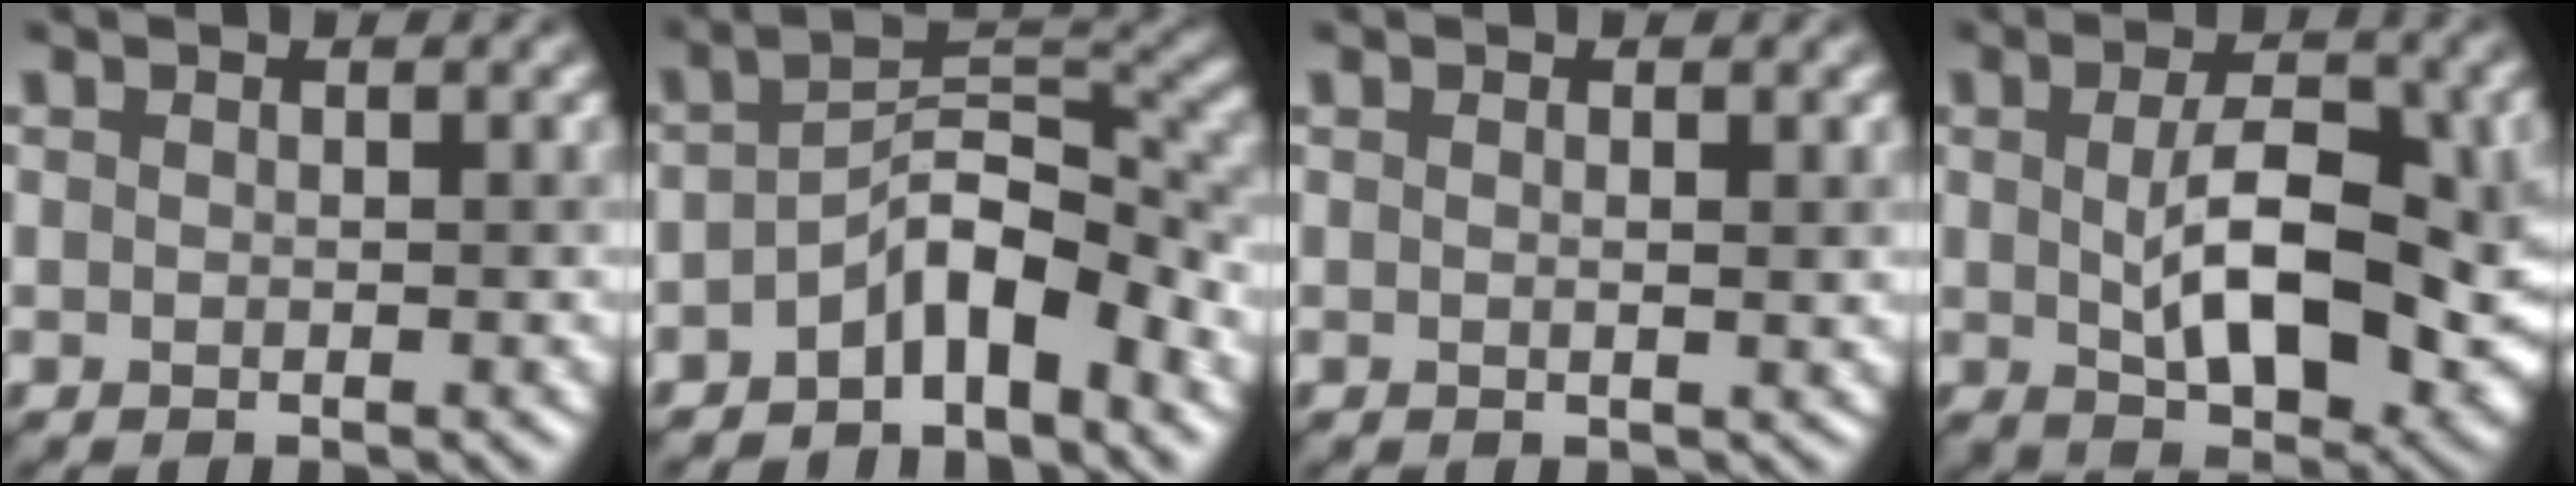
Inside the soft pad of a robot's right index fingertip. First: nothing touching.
{"total": 5.7, "force": [-2.9, 2.4, 4.4], "torque": [-0.064, 0.016, -0.054]}
{"total": 0.7, "force": [0.3, 0.1, 0.6], "torque": [-0.011, 0.001, 0.003]}
{"total": 8.5, "force": [0.2, 3.6, 7.7], "torque": [-0.128, -0.003, 0.011]}